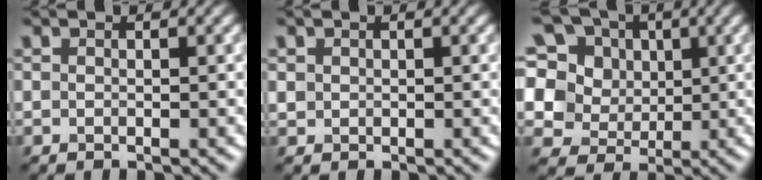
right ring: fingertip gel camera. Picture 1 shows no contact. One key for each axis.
{"total": 0.8, "fx": 0.3, "fy": 0.8, "fz": 0.1, "tx": 0.002, "ty": -0.004, "tz": 0.009}
{"total": 13.2, "fx": 4.9, "fy": 10.5, "fz": 6.4, "tx": -0.155, "ty": 0.036, "tz": 0.074}